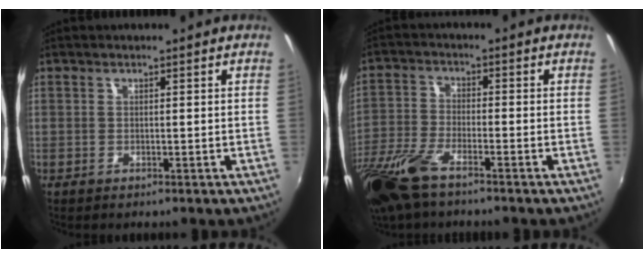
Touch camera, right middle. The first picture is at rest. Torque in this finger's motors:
{"motor_torque": [0.39, -0.38, 0.42, 0.16]}